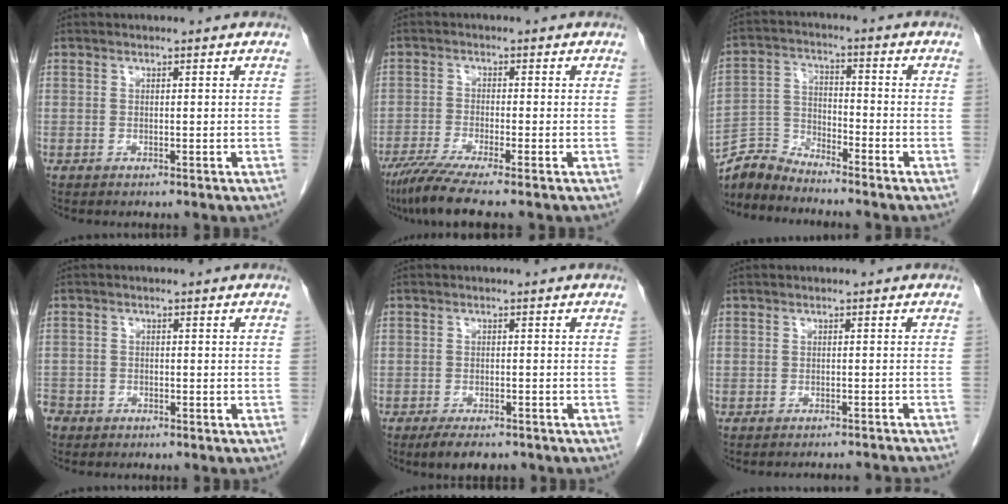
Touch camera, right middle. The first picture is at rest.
{"total": 6.9, "force": [-5.4, -0.8, 4.3], "torque": [-0.072, -0.023, -0.096]}
{"total": 6.1, "force": [-6.1, 0.3, -0.1], "torque": [0.000, 0.005, -0.118]}
{"total": 4.2, "force": [-3.1, 2.7, 0.6], "torque": [-0.016, 0.003, -0.062]}
{"total": 4.7, "force": [-3.7, 1.4, 2.5], "torque": [-0.045, -0.009, -0.053]}
{"total": 6.6, "force": [-6.5, -0.2, 1.3], "torque": [-0.010, -0.004, -0.070]}